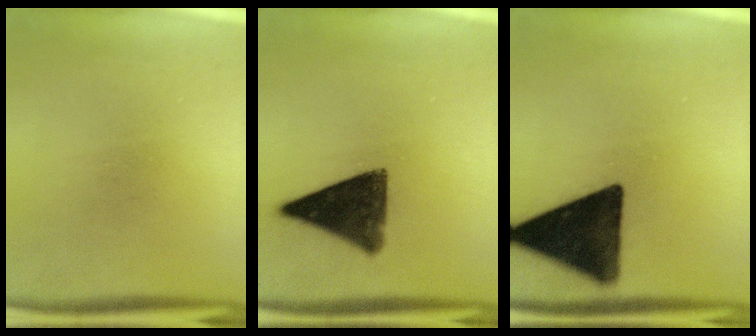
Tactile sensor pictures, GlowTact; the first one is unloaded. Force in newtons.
{"total": 12.0}
{"total": 16.0}